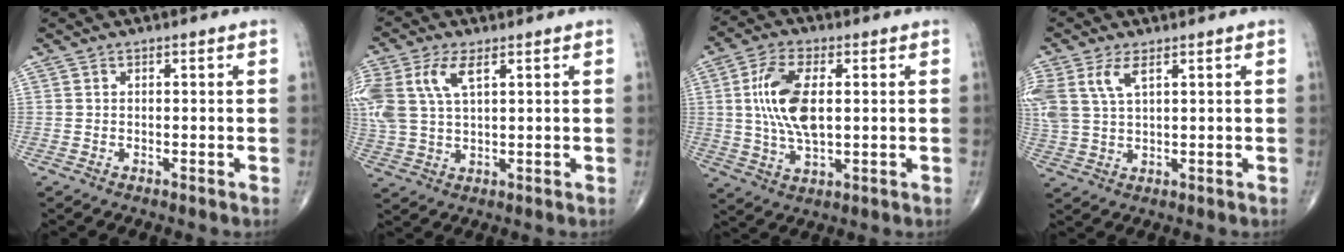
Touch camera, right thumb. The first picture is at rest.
{"total": 11.3, "force": [4.1, 5.6, 8.9], "torque": [-0.223, 0.006, 0.085]}
{"total": 11.9, "force": [1.6, 5.6, 10.3], "torque": [-0.208, -0.002, 0.031]}
{"total": 8.0, "force": [3.5, 3.7, 6.2], "torque": [-0.155, 0.004, 0.079]}